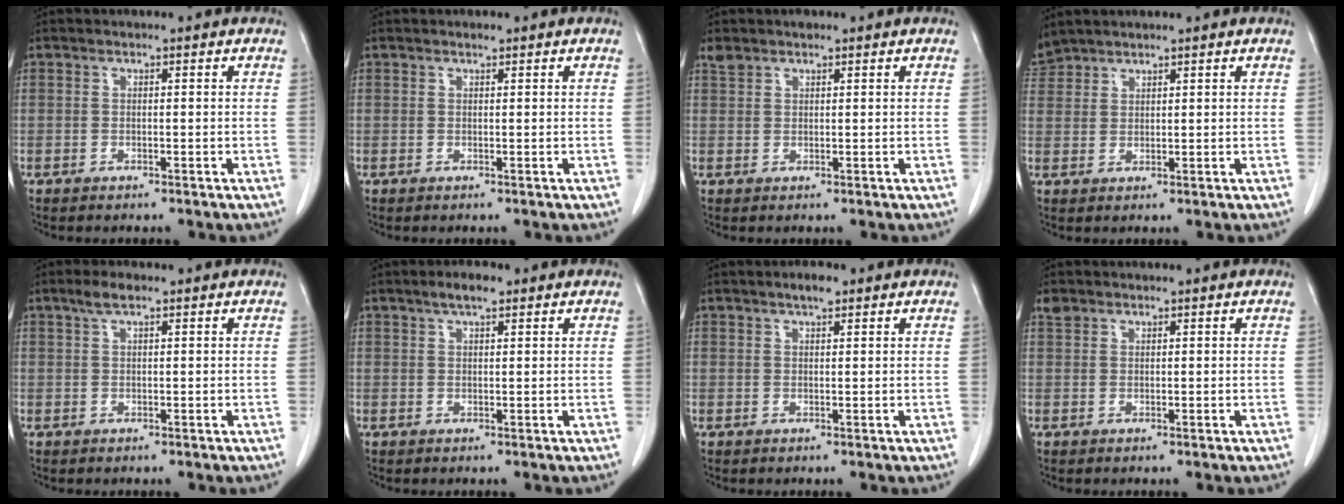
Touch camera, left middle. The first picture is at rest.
{"total": 0.5, "force": [0.5, 0.0, 0.2], "torque": [-0.012, -0.003, 0.010]}
{"total": 1.9, "force": [1.6, 0.7, 0.6], "torque": [-0.018, 0.012, 0.032]}
{"total": 3.3, "force": [3.2, 0.7, -0.1], "torque": [-0.005, 0.015, 0.068]}
{"total": 2.3, "force": [1.6, 0.6, 1.6], "torque": [-0.035, 0.009, 0.031]}
{"total": 3.1, "force": [2.1, 0.8, 2.1], "torque": [-0.040, 0.006, 0.036]}
{"total": 2.3, "force": [1.7, 0.5, 1.5], "torque": [-0.029, 0.004, 0.027]}
{"total": 1.3, "force": [1.1, 0.7, 0.2], "torque": [-0.007, 0.006, 0.022]}